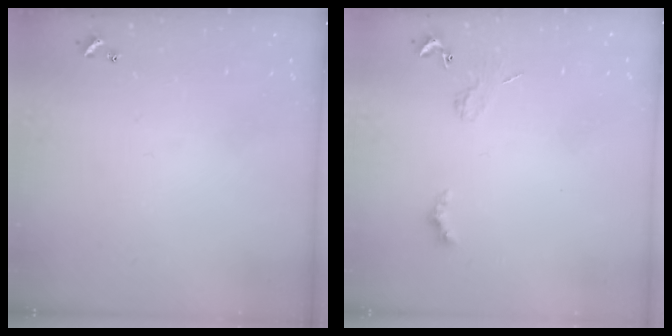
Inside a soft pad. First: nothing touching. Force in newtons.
{"total": 2.0, "press": 1.9, "slide": 0.4}